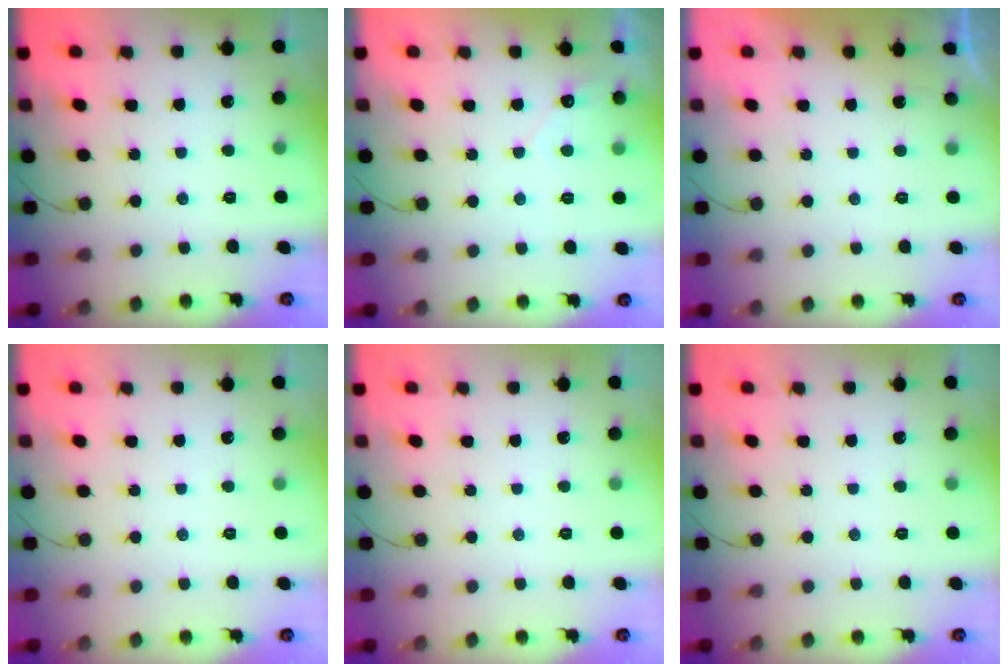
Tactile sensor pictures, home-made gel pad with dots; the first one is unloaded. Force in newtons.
{"total": 2.8, "press": 2.8, "slide": 0.1}
{"total": 1.0, "press": 0.9, "slide": 0.3}
{"total": 0.0}
{"total": 0.0}
{"total": 0.0}